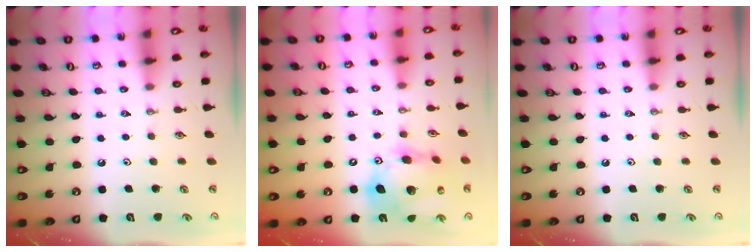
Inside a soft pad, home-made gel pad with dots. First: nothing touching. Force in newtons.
{"total": 18.0, "press": 17.7, "slide": 3.1}
{"total": 0.0}